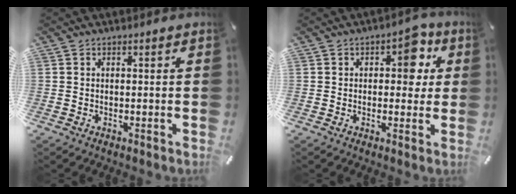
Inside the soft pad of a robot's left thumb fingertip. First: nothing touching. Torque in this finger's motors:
{"motor_torque": [-0.24, 0.48, 0.76, 0.03, 0.16]}